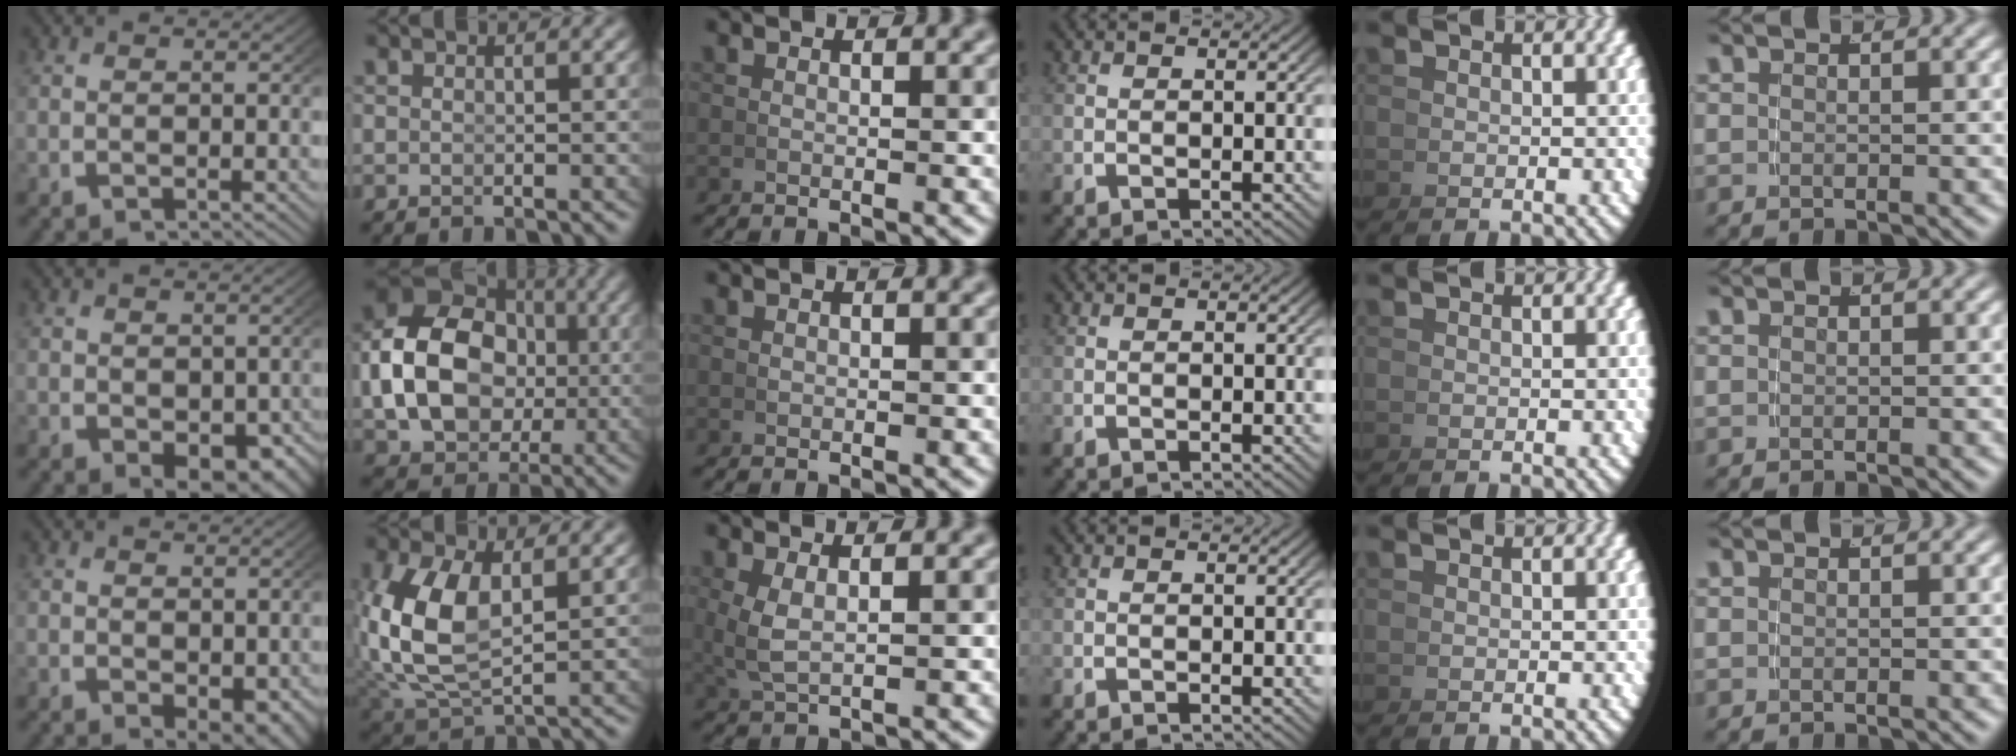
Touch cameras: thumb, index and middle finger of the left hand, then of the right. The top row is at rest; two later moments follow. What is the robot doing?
{"motion": "lift_and_place", "object": "bowl"}